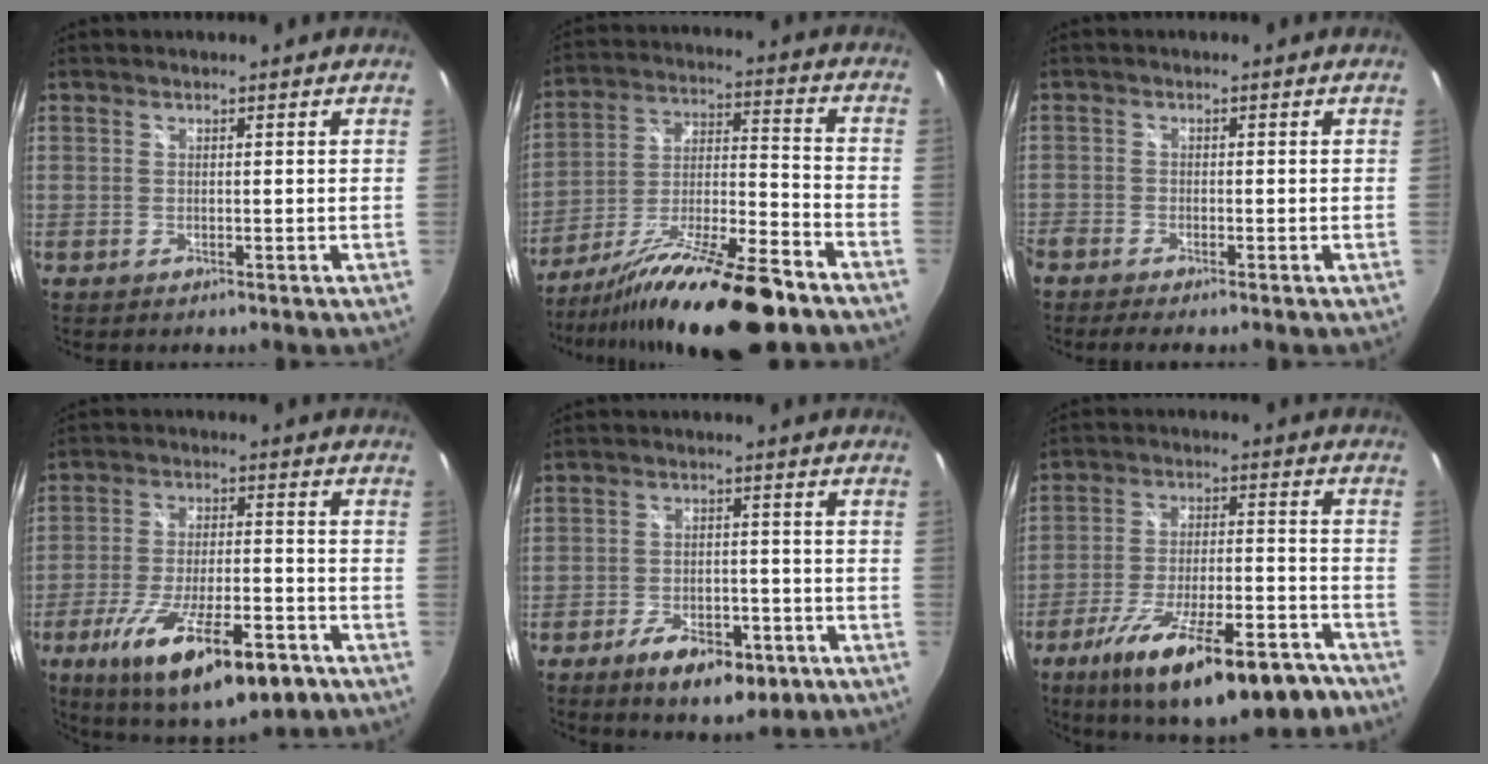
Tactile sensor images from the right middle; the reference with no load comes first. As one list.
[{"total": 20.7, "force": [-15.6, 2.6, 13.3], "torque": [-0.238, -0.029, -0.262]}, {"total": 2.5, "force": [-2.2, 0.4, 1.0], "torque": [-0.031, -0.012, -0.043]}, {"total": 19.7, "force": [-11.1, 6.0, 15.2], "torque": [-0.272, -0.042, -0.170]}, {"total": 11.0, "force": [-6.5, 5.1, 7.3], "torque": [-0.142, -0.009, -0.091]}, {"total": 22.5, "force": [-15.5, 6.3, 15.0], "torque": [-0.246, -0.033, -0.227]}]